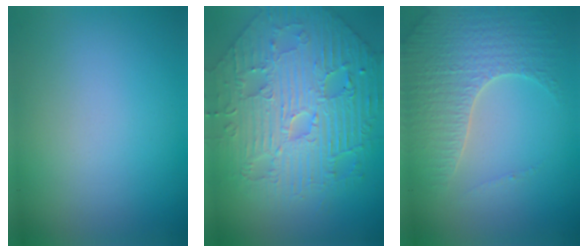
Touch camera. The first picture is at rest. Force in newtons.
{"total": 8.4, "press": 6.7, "slide": 5.2}
{"total": 4.6, "press": 4.2, "slide": 1.9}